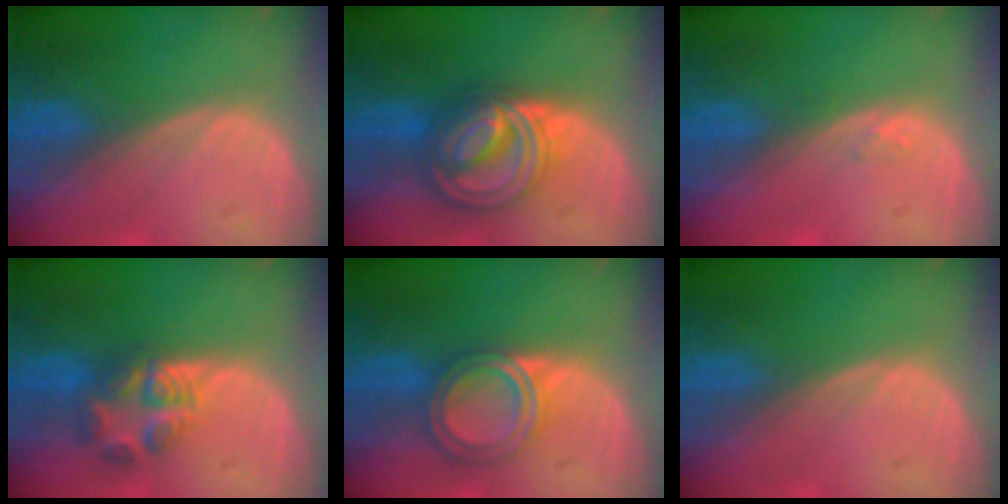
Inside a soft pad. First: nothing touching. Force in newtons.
{"total": 9.2, "press": 9.2, "slide": 0.6}
{"total": 0.9, "press": 0.8, "slide": 0.4}
{"total": 6.0, "press": 6.0, "slide": 0.5}
{"total": 6.5, "press": 5.8, "slide": 2.9}
{"total": 0.0}